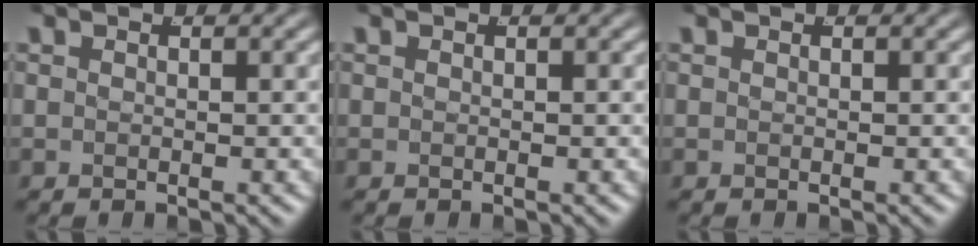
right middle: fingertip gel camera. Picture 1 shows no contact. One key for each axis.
{"total": 0.0}
{"total": 0.0}